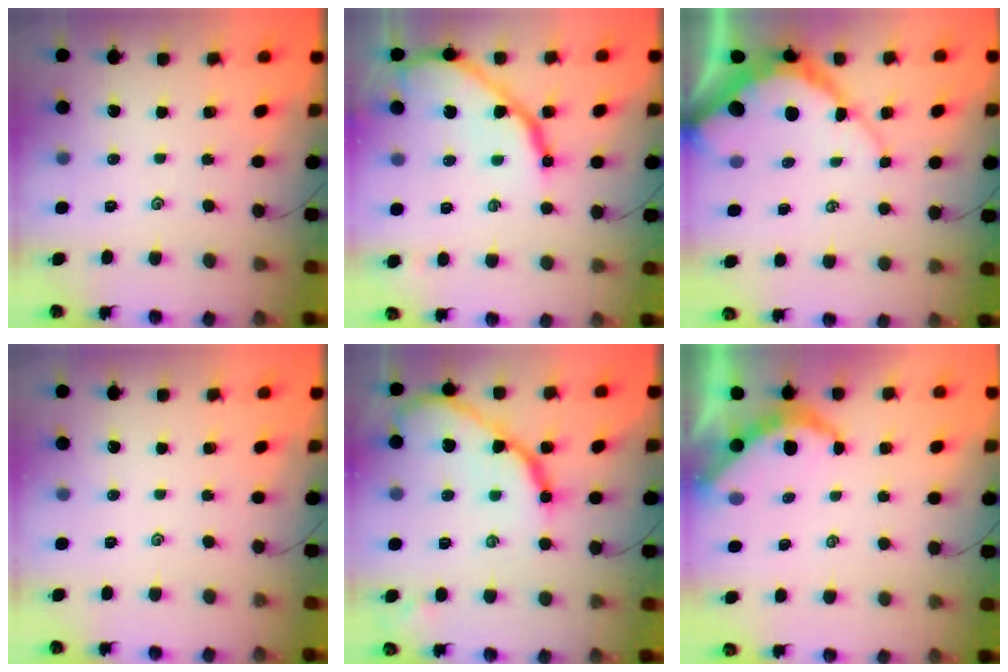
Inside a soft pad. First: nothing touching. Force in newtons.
{"total": 14.6, "press": 14.5, "slide": 1.3}
{"total": 9.2, "press": 9.2, "slide": 0.7}
{"total": 0.0}
{"total": 15.2, "press": 15.2, "slide": 1.3}
{"total": 5.8, "press": 5.8, "slide": 0.3}